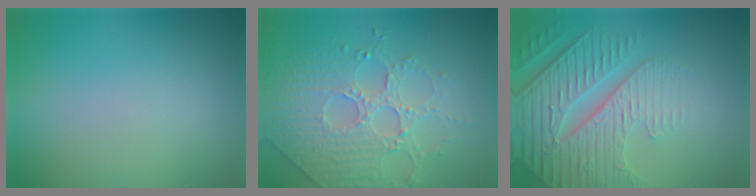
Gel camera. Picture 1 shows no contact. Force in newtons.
{"total": 4.5, "press": 4.1, "slide": 2.0}
{"total": 6.6, "press": 5.2, "slide": 4.1}